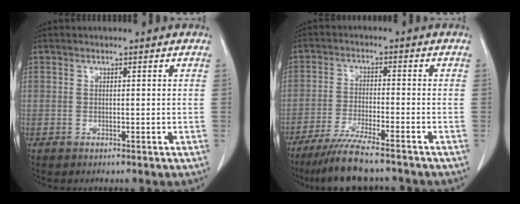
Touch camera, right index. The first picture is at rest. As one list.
[{"total": 9.5, "force": [-8.1, 0.5, 4.9], "torque": [-0.082, -0.027, -0.135]}]